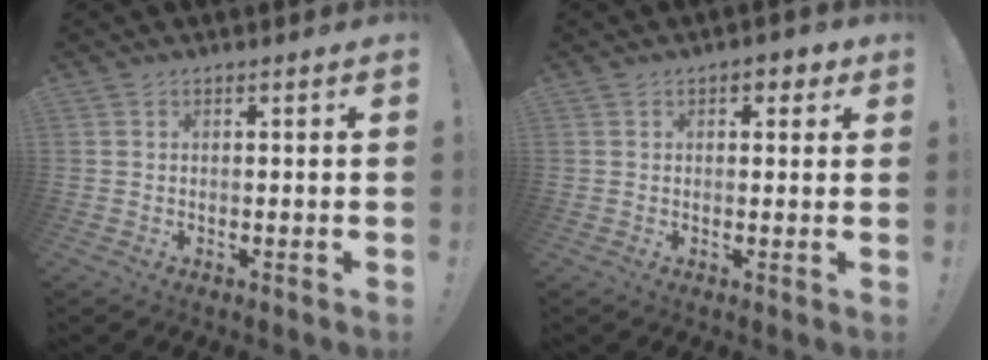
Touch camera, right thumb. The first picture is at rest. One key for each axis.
{"total": 3.2, "fx": 1.2, "fy": 2.0, "fz": 2.1, "tx": -0.013, "ty": -0.002, "tz": 0.016}